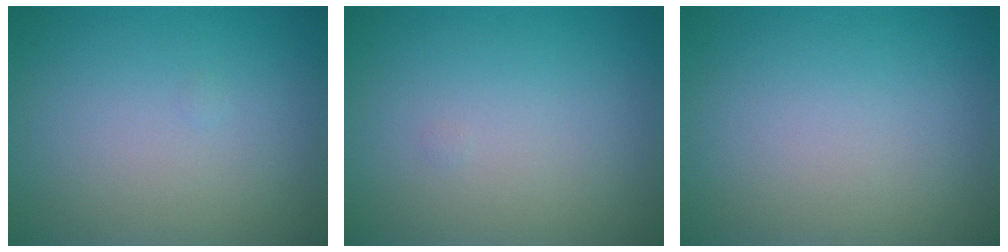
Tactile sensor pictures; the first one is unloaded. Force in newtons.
{"total": 0.0}
{"total": 0.0}